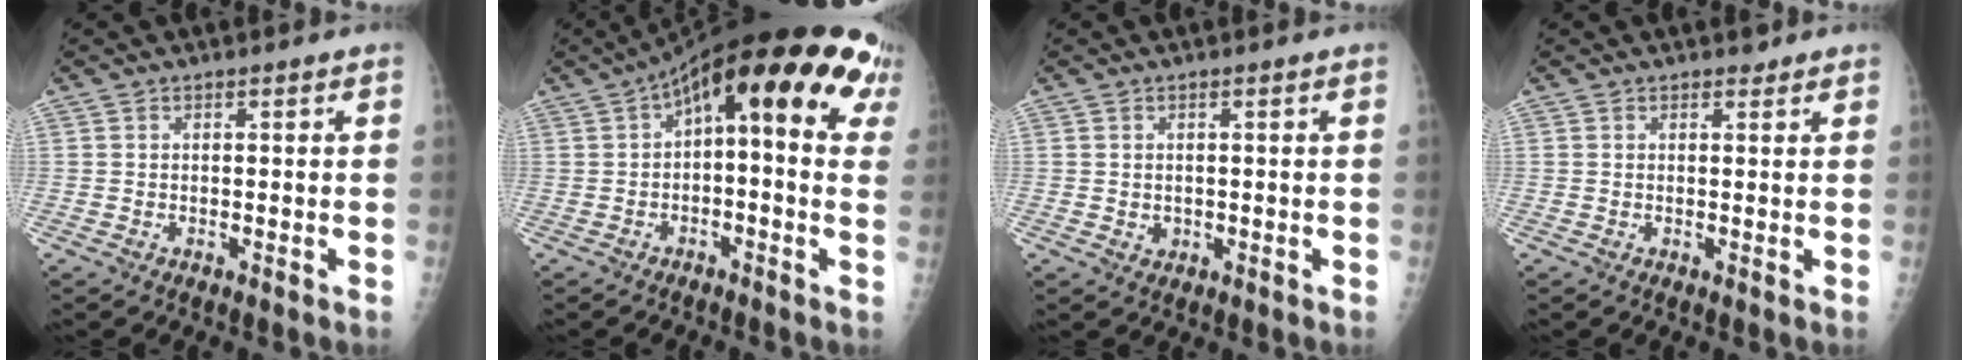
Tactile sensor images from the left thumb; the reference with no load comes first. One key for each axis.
{"total": 18.6, "fx": 6.8, "fy": 6.8, "fz": 15.9, "tx": -0.213, "ty": 0.042, "tz": 0.085}
{"total": 1.3, "fx": 0.1, "fy": 1.2, "fz": 0.6, "tx": -0.006, "ty": -0.001, "tz": 0.007}
{"total": 1.3, "fx": 1.0, "fy": 0.6, "fz": 0.4, "tx": 0.001, "ty": -0.007, "tz": 0.011}